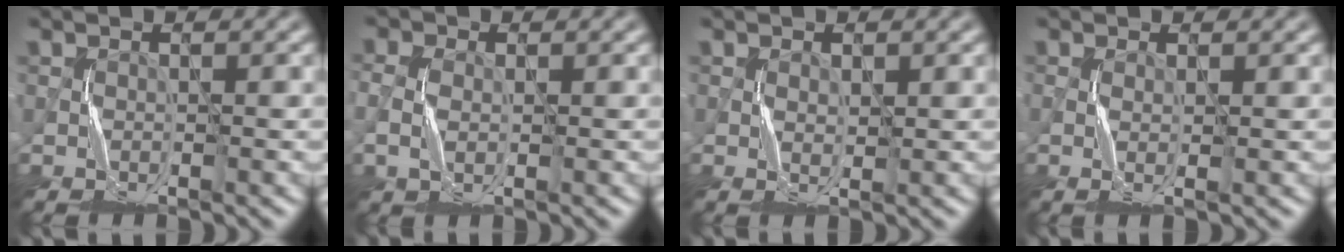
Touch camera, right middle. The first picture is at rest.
{"total": 1.8, "force": [-0.2, 1.3, 1.3], "torque": [-0.039, 0.001, -0.003]}
{"total": 0.8, "force": [0.2, 0.3, 0.7], "torque": [-0.015, 0.000, 0.006]}
{"total": 0.7, "force": [0.0, -0.2, 0.7], "torque": [-0.018, 0.000, 0.000]}